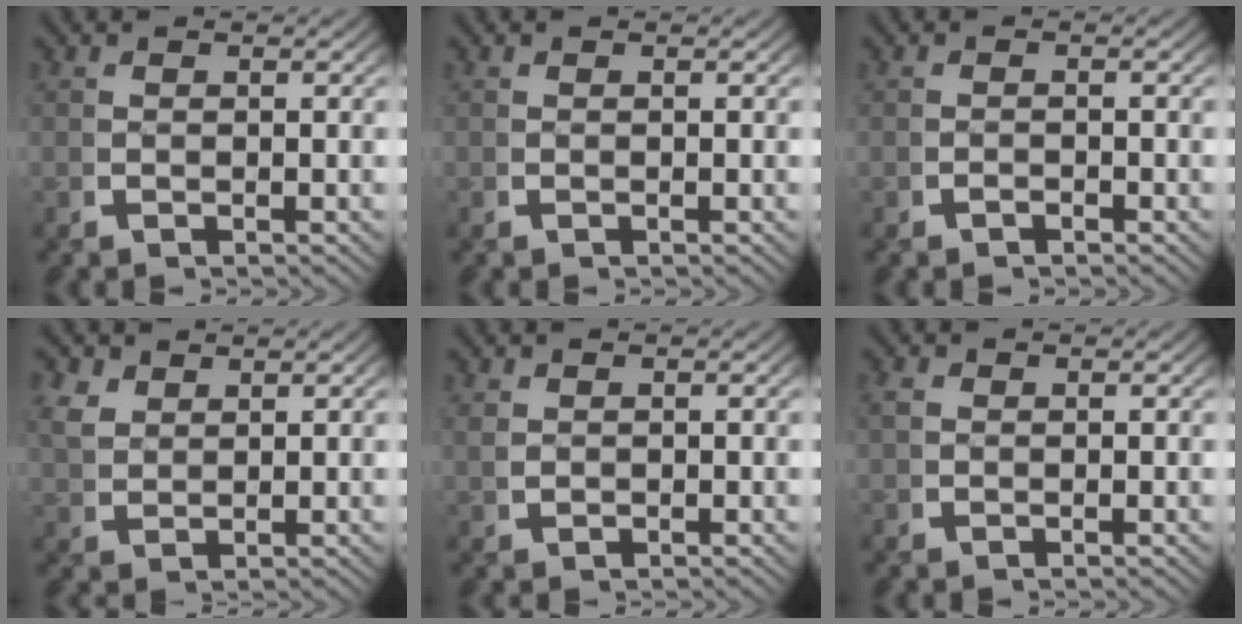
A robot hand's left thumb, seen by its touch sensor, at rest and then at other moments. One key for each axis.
{"total": 0.0}
{"total": 0.6, "fx": -0.6, "fy": 0.1, "fz": 0.1, "tx": -0.002, "ty": -0.001, "tz": -0.012}
{"total": 2.8, "fx": 2.1, "fy": 1.5, "fz": 1.1, "tx": -0.027, "ty": 0.000, "tz": 0.050}
{"total": 1.3, "fx": 0.5, "fy": 1.0, "fz": 0.7, "tx": -0.019, "ty": -0.005, "tz": 0.015}
{"total": 0.8, "fx": 0.3, "fy": 0.6, "fz": 0.4, "tx": -0.015, "ty": -0.004, "tz": 0.008}